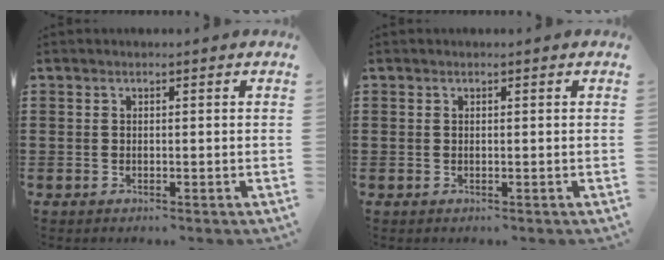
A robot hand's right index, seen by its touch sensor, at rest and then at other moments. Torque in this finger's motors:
{"motor_torque": [0.18, 0.31, 0.00, 0.00]}